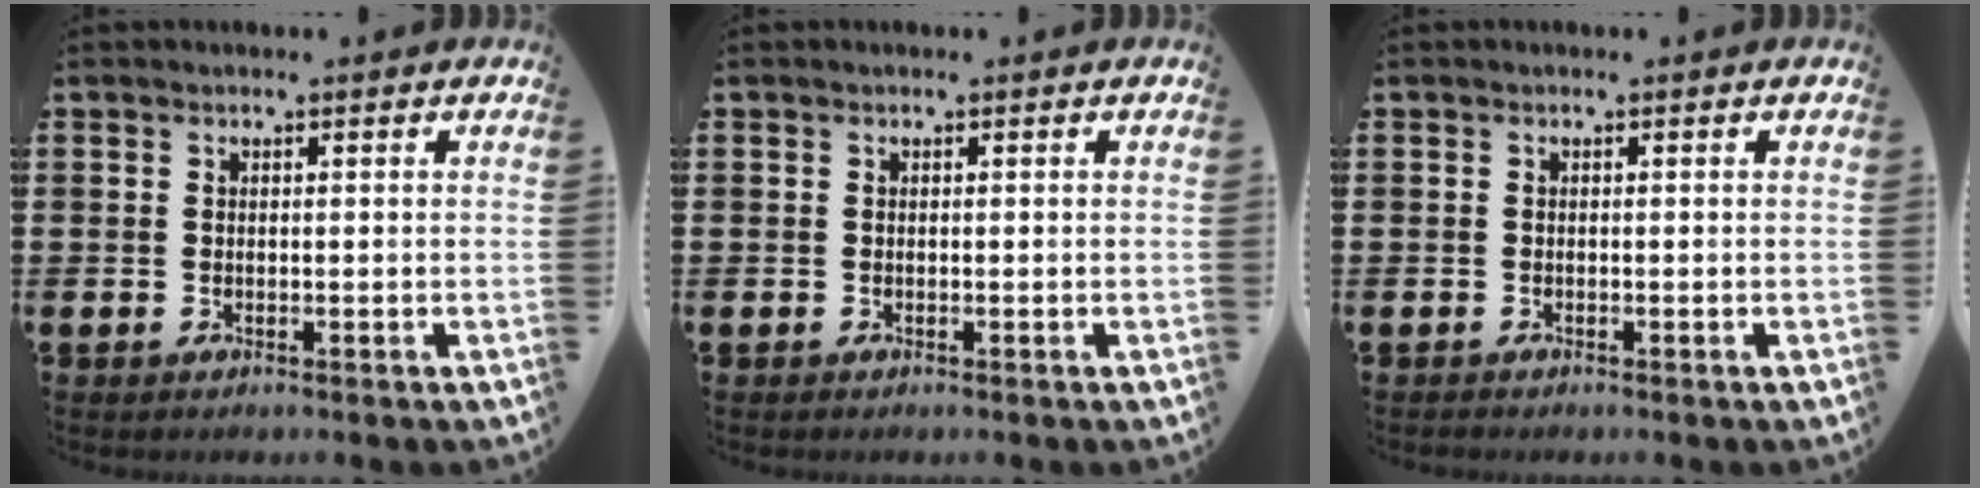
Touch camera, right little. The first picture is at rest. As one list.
[{"total": 0.0}, {"total": 0.0}]